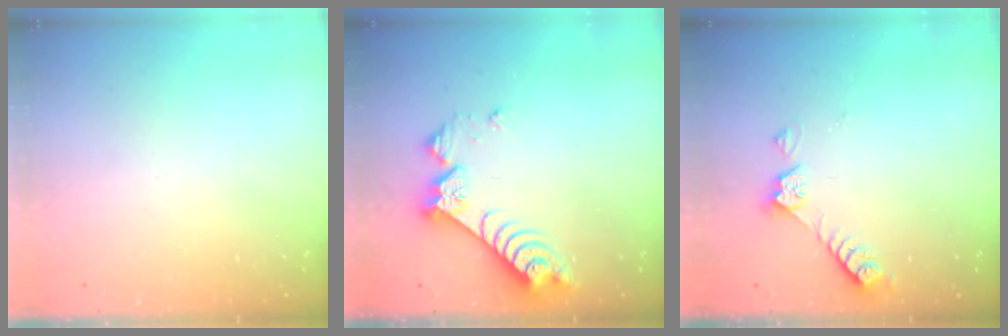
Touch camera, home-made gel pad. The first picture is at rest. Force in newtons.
{"total": 8.1, "press": 8.0, "slide": 0.6}
{"total": 4.9, "press": 4.8, "slide": 0.6}